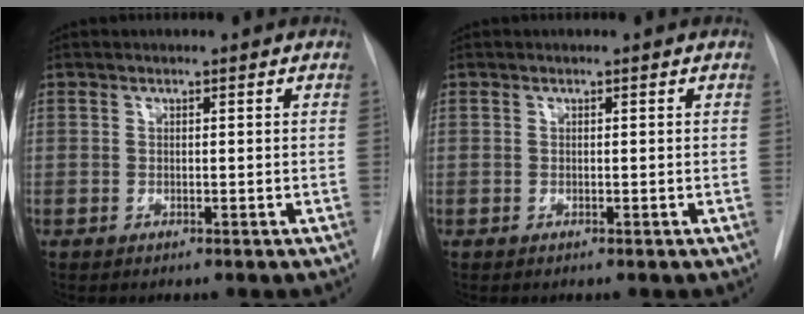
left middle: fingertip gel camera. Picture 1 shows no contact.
{"total": 0.0}